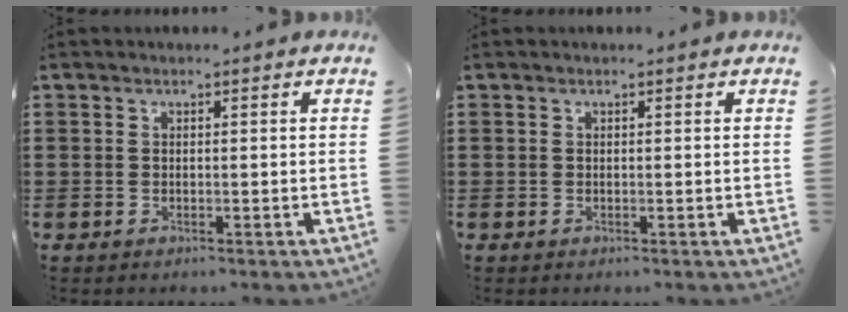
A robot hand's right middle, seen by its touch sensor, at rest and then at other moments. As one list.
[{"total": 0.0}]